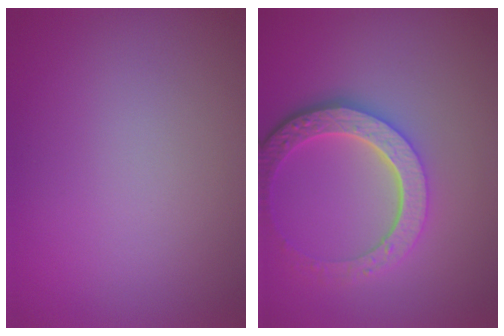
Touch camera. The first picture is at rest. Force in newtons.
{"total": 5.7, "press": 4.2, "slide": 3.8}